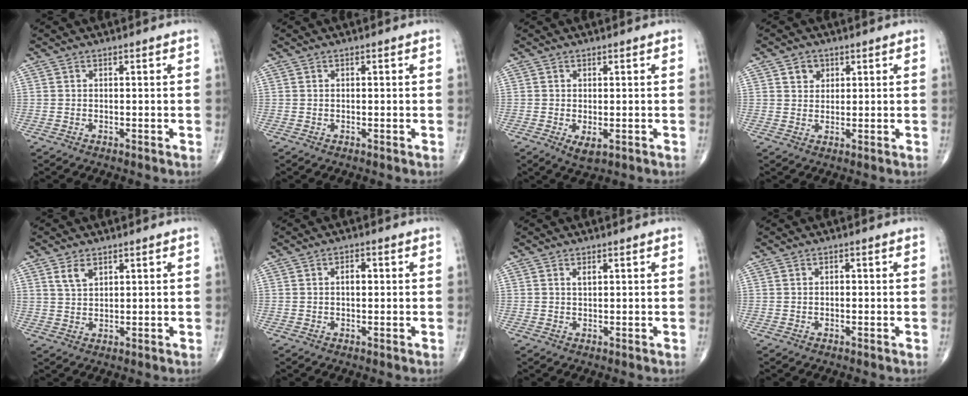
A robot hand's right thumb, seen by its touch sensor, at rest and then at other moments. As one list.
[{"total": 0.0}, {"total": 2.8, "force": [-0.8, 1.3, 2.4], "torque": [-0.042, -0.008, -0.008]}, {"total": 3.3, "force": [1.5, 2.7, 1.2], "torque": [0.000, -0.007, 0.023]}, {"total": 3.5, "force": [2.0, 1.9, 2.1], "torque": [-0.033, -0.009, 0.043]}, {"total": 2.4, "force": [0.3, 1.3, 1.9], "torque": [-0.027, 0.007, 0.002]}, {"total": 1.1, "force": [0.5, 0.5, 0.8], "torque": [-0.015, 0.002, 0.010]}, {"total": 0.8, "force": [-0.1, 0.5, 0.6], "torque": [-0.009, 0.003, -0.002]}]